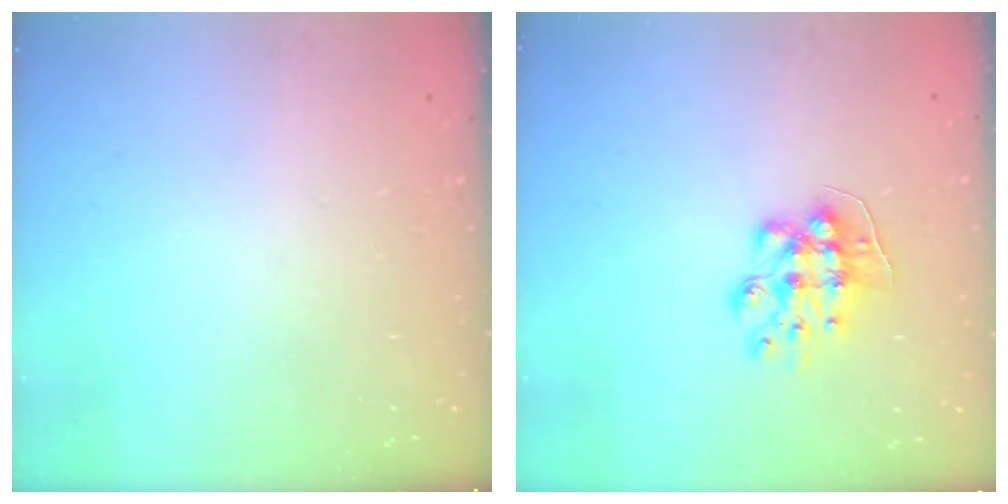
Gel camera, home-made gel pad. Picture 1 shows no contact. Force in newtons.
{"total": 8.8, "press": 8.8, "slide": 0.4}